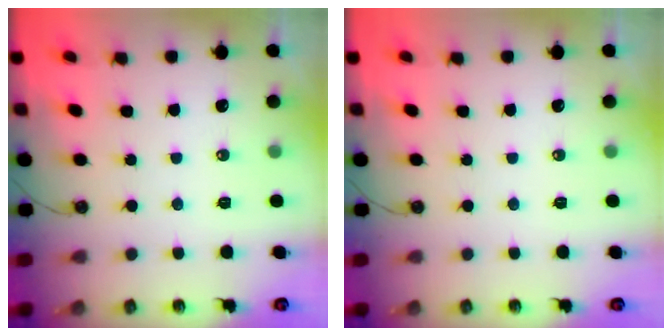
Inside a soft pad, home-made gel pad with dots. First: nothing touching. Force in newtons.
{"total": 0.0}